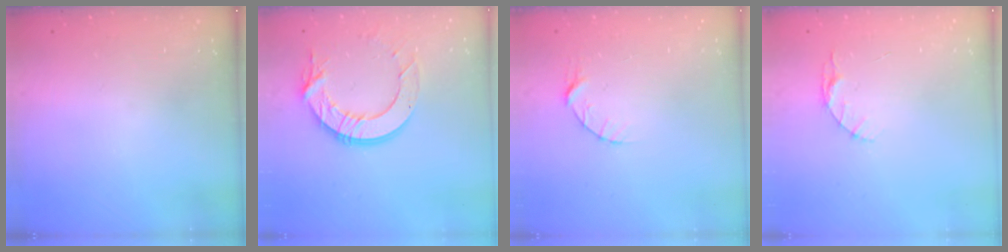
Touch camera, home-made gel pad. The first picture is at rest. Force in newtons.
{"total": 12.6, "press": 12.6, "slide": 1.1}
{"total": 5.0, "press": 4.9, "slide": 0.7}
{"total": 3.3, "press": 3.3, "slide": 0.4}